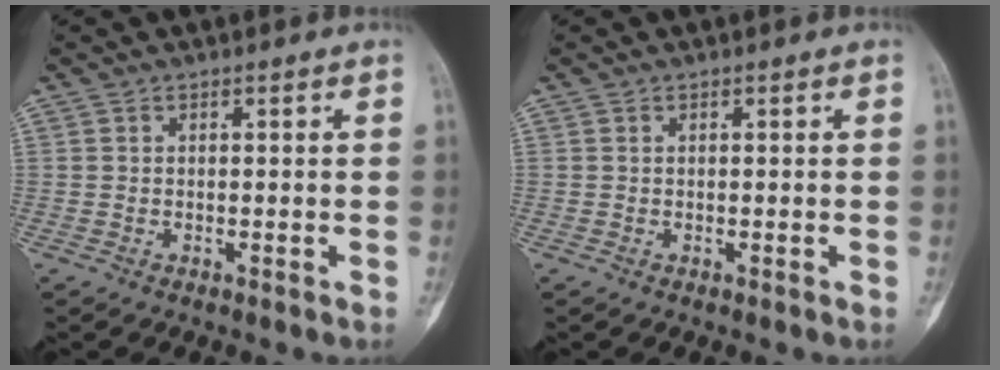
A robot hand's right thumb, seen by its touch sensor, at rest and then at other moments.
{"total": 0.0}